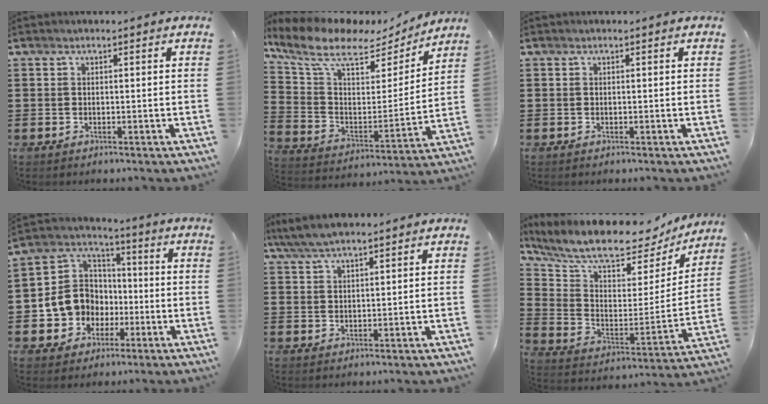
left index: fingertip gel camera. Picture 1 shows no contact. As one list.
[{"total": 9.6, "force": [7.2, 3.3, 5.5], "torque": [-0.141, -0.041, 0.120]}, {"total": 0.0}, {"total": 9.5, "force": [-1.9, 9.1, 2.2], "torque": [-0.103, 0.005, -0.035]}, {"total": 4.2, "force": [3.4, 0.7, 2.3], "torque": [-0.052, 0.000, 0.064]}, {"total": 9.2, "force": [7.9, 2.2, 4.1], "torque": [-0.109, -0.057, 0.135]}]